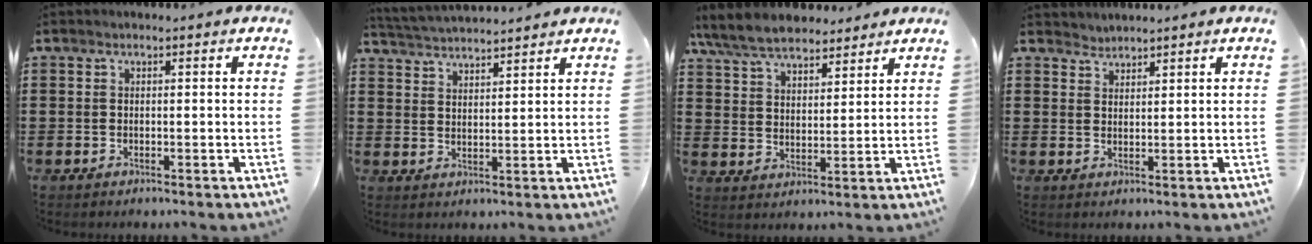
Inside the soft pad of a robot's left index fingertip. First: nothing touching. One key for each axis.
{"total": 3.2, "fx": 3.1, "fy": -0.3, "fz": 0.1, "tx": -0.015, "ty": -0.016, "tz": 0.055}
{"total": 7.4, "fx": 6.6, "fy": 2.2, "fz": 2.6, "tx": -0.077, "ty": -0.015, "tz": 0.122}
{"total": 1.7, "fx": 1.6, "fy": 0.0, "fz": -0.5, "tx": 0.005, "ty": -0.001, "tz": 0.033}